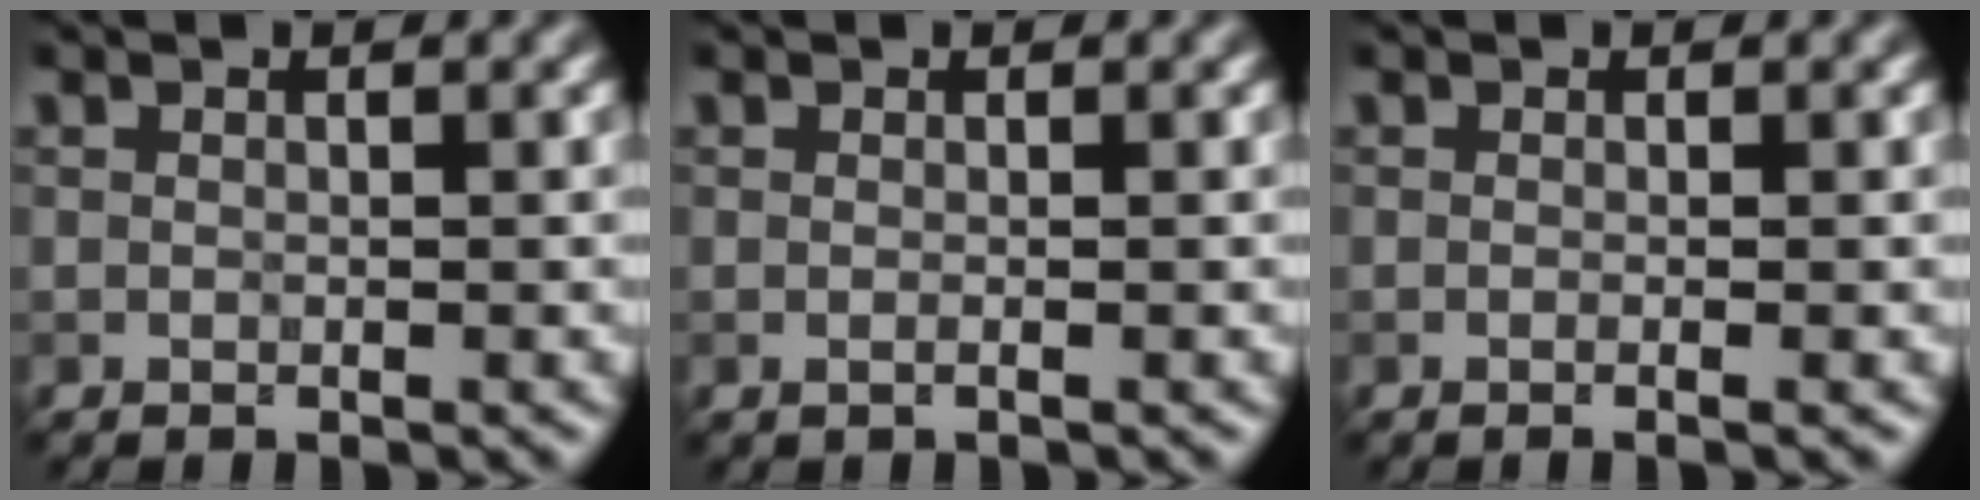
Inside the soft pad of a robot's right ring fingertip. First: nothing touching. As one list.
[{"total": 0.5, "force": [0.0, 0.1, 0.5], "torque": [-0.012, -0.007, -0.004]}, {"total": 1.4, "force": [0.0, 0.6, 1.2], "torque": [-0.005, -0.011, -0.012]}]